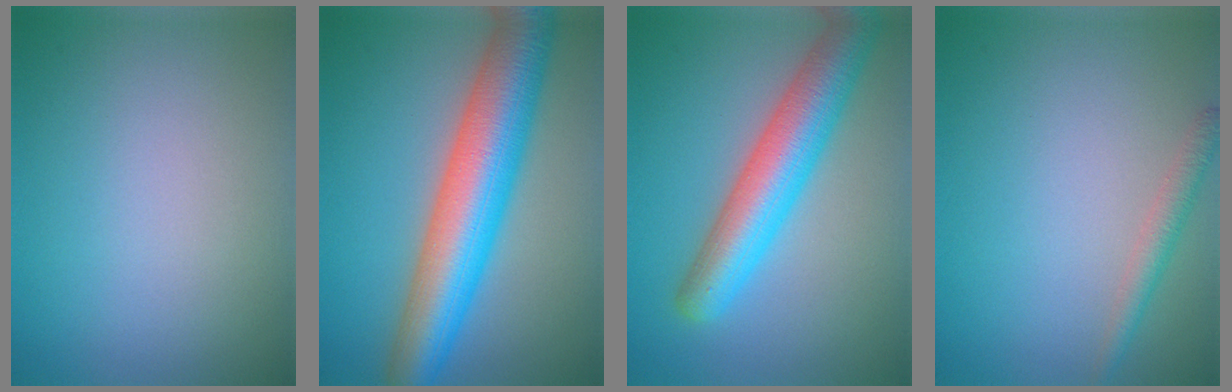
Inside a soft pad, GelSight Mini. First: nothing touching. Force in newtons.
{"total": 10.2, "press": 10.2, "slide": 0.3}
{"total": 7.2, "press": 7.2, "slide": 0.3}
{"total": 1.8, "press": 1.8, "slide": 0.1}